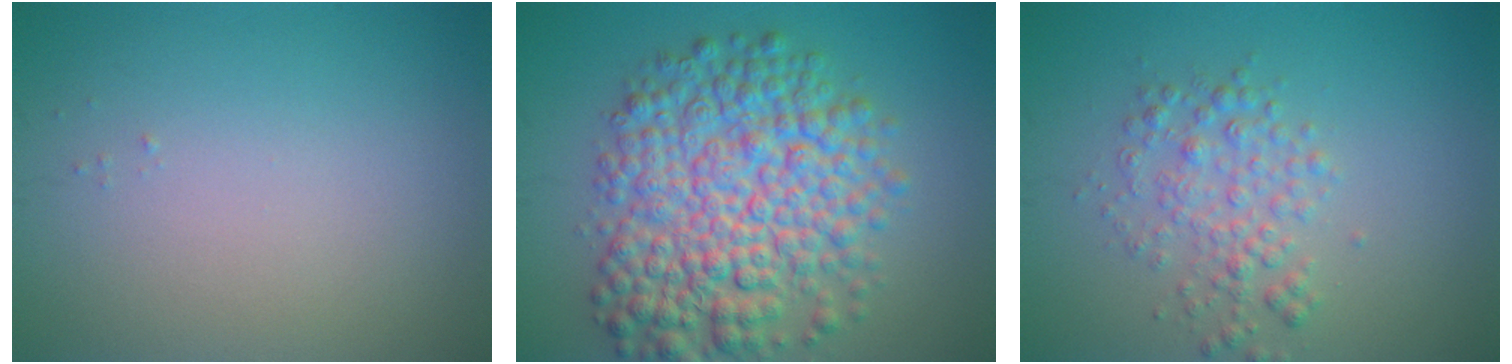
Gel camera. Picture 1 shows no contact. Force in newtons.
{"total": 9.6, "press": 9.6, "slide": 0.2}
{"total": 2.9, "press": 2.9, "slide": 0.0}